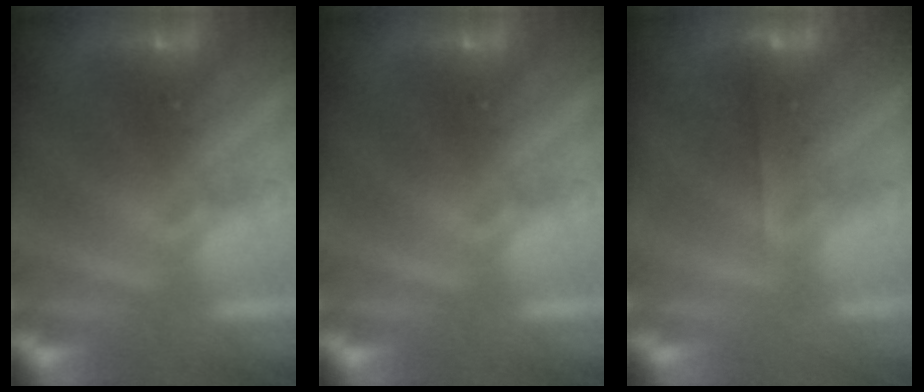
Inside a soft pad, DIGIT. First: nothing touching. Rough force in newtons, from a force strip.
{"total": 0.0}
{"total": 1.9}